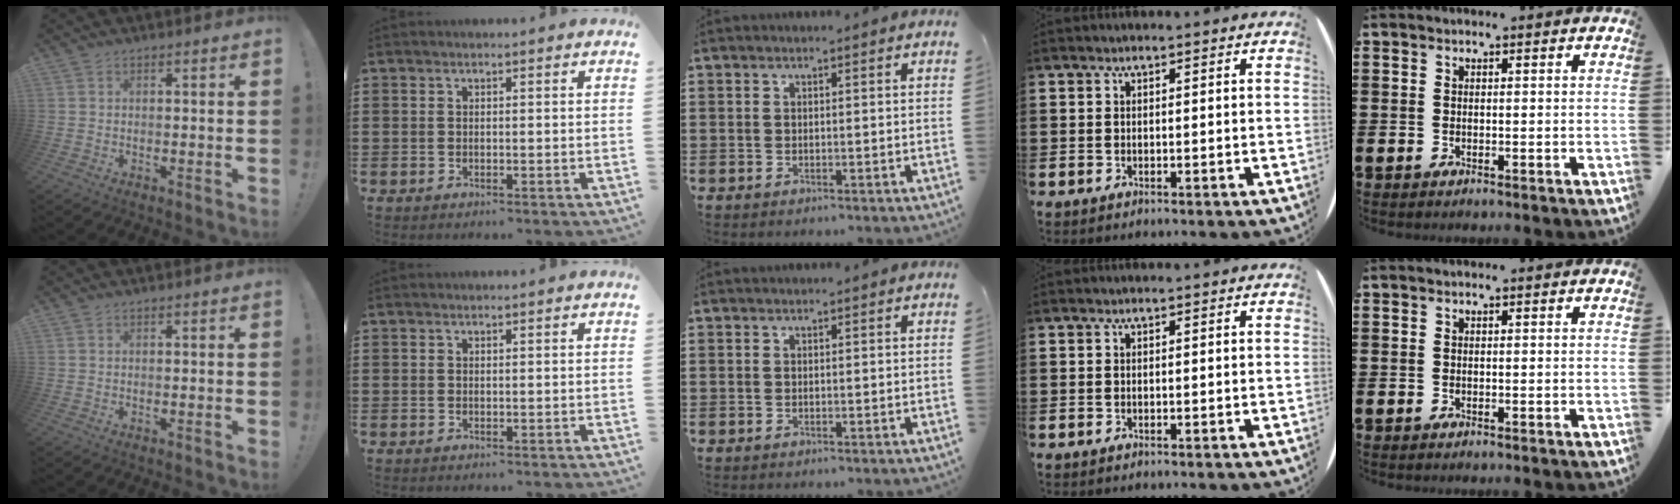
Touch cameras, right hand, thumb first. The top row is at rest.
{}